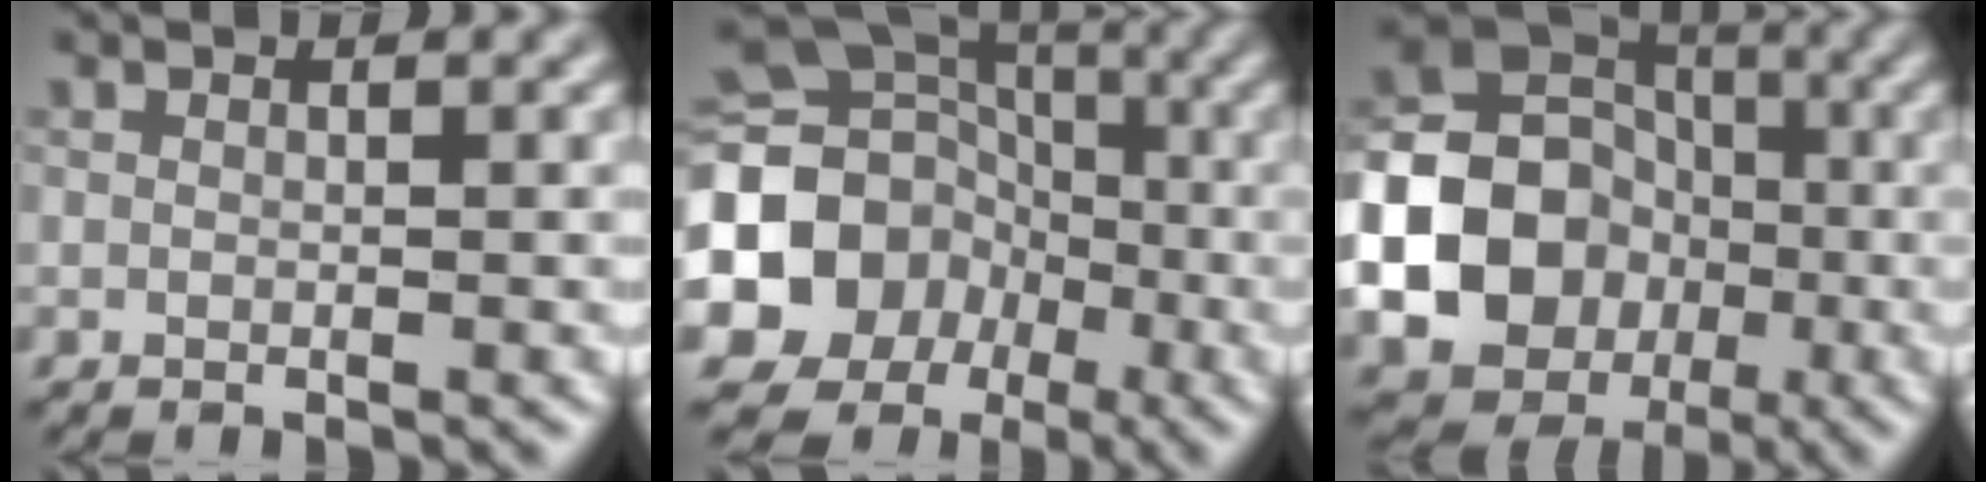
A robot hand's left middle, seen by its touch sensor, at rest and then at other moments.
{"total": 15.8, "force": [-3.9, 14.1, 6.0], "torque": [-0.143, -0.015, -0.089]}
{"total": 23.2, "force": [-5.5, 21.3, 7.2], "torque": [-0.179, -0.031, -0.129]}